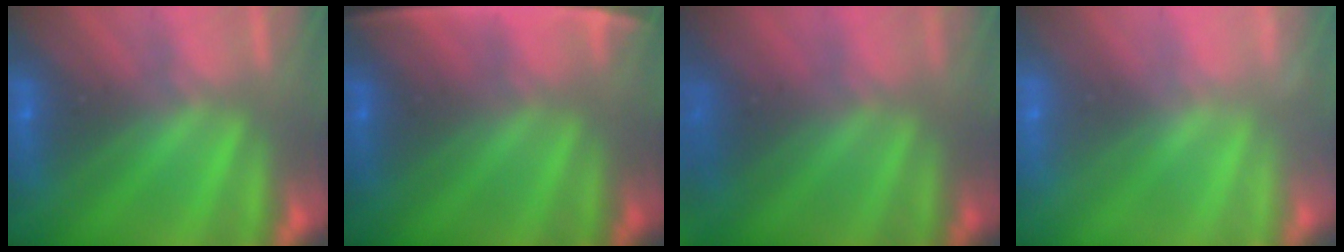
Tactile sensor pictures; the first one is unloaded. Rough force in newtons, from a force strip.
{"total": 2.4}
{"total": 9.7}
{"total": 2.4}